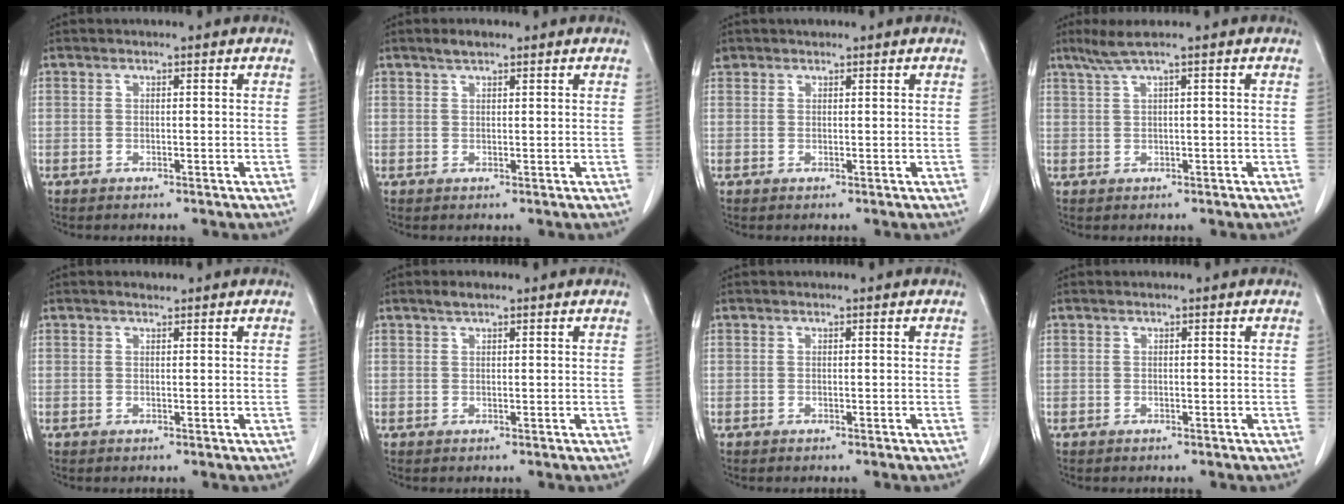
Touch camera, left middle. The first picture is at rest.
{"total": 1.8, "force": [1.4, 0.5, 1.0], "torque": [-0.025, 0.006, 0.026]}
{"total": 1.4, "force": [1.1, 0.8, 0.1], "torque": [-0.006, 0.012, 0.020]}
{"total": 2.8, "force": [1.7, -0.5, 2.1], "torque": [-0.058, 0.013, 0.040]}
{"total": 0.6, "force": [0.6, 0.1, 0.1], "torque": [-0.012, -0.001, 0.011]}
{"total": 1.4, "force": [1.1, 0.3, 0.8], "torque": [-0.021, 0.005, 0.021]}
{"total": 0.0}
{"total": 0.0}